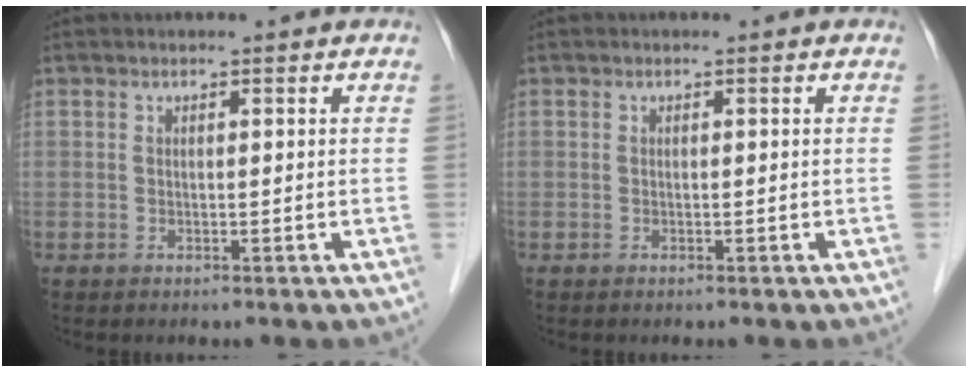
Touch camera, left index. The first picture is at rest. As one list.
[{"total": 0.0}]